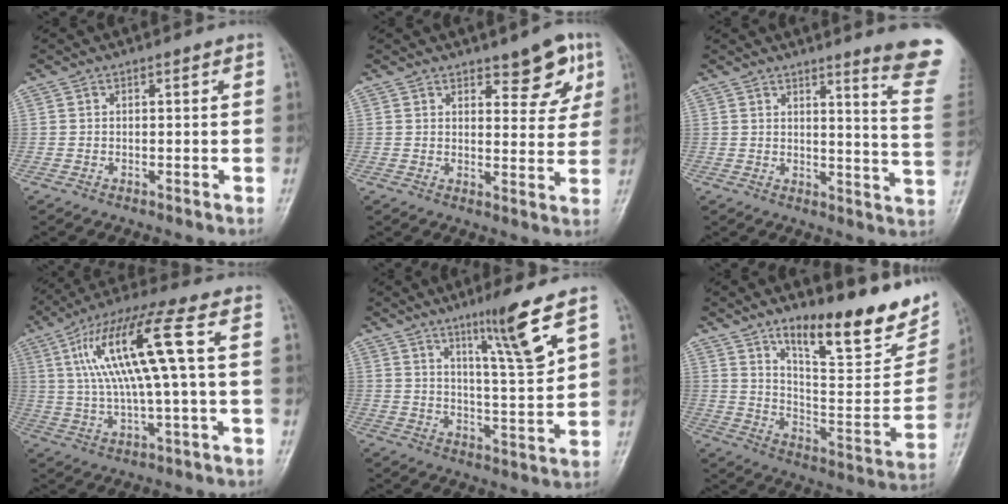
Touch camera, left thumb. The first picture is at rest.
{"total": 7.5, "force": [4.4, 3.3, 5.1], "torque": [-0.036, -0.025, 0.057]}
{"total": 12.9, "force": [10.2, -0.2, 8.0], "torque": [-0.079, -0.096, 0.109]}
{"total": 14.5, "force": [2.8, 1.8, 14.1], "torque": [-0.297, 0.026, 0.051]}
{"total": 10.2, "force": [5.9, 0.0, 8.4], "torque": [-0.139, -0.044, 0.104]}
{"total": 23.1, "force": [14.9, 7.2, 16.1], "torque": [-0.186, -0.076, 0.235]}